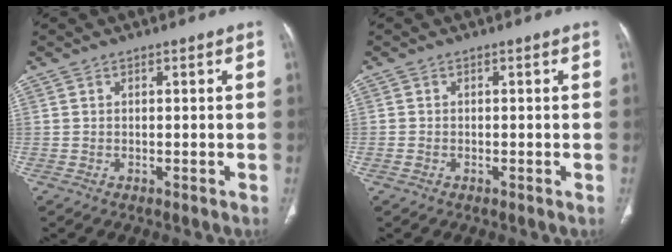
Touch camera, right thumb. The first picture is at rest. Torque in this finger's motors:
{"motor_torque": [-0.60, -0.20, -0.13, 0.58, -0.03]}